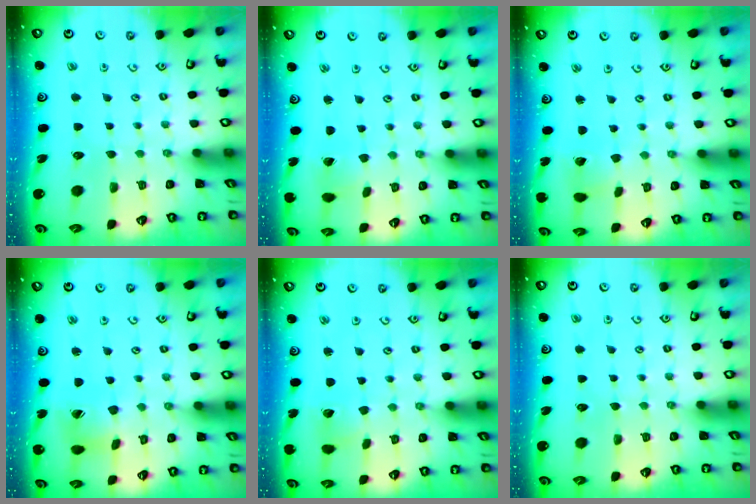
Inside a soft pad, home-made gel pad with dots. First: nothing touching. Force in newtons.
{"total": 0.6, "press": 0.6, "slide": 0.1}
{"total": 2.9, "press": 2.9, "slide": 0.1}
{"total": 6.4, "press": 6.4, "slide": 0.6}
{"total": 3.4, "press": 3.3, "slide": 0.2}
{"total": 0.0}